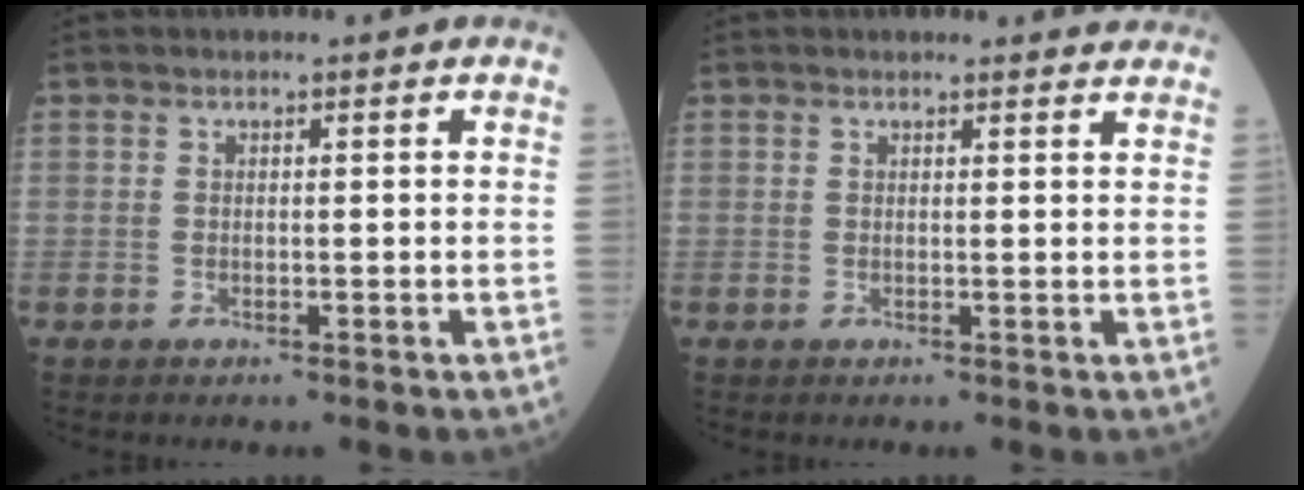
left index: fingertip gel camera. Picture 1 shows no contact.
{"total": 2.5, "force": [2.4, 0.2, 0.0], "torque": [-0.005, -0.005, 0.016]}